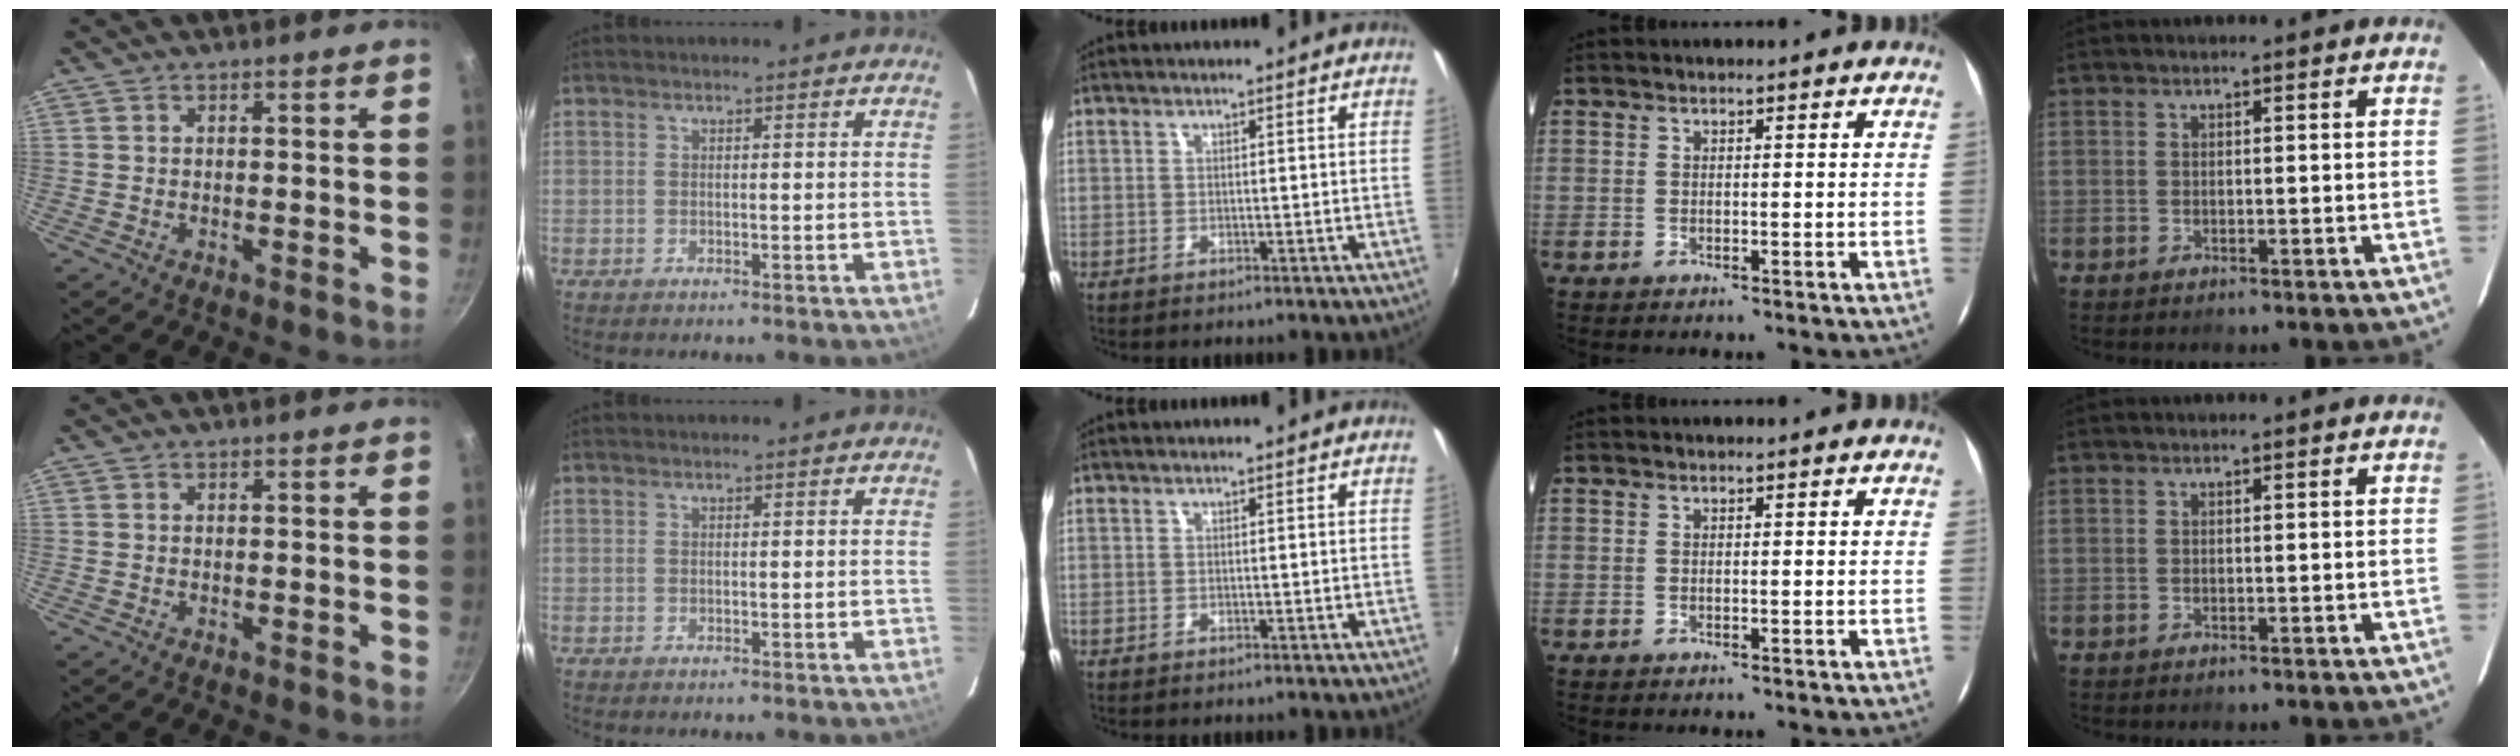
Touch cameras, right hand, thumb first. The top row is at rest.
{}